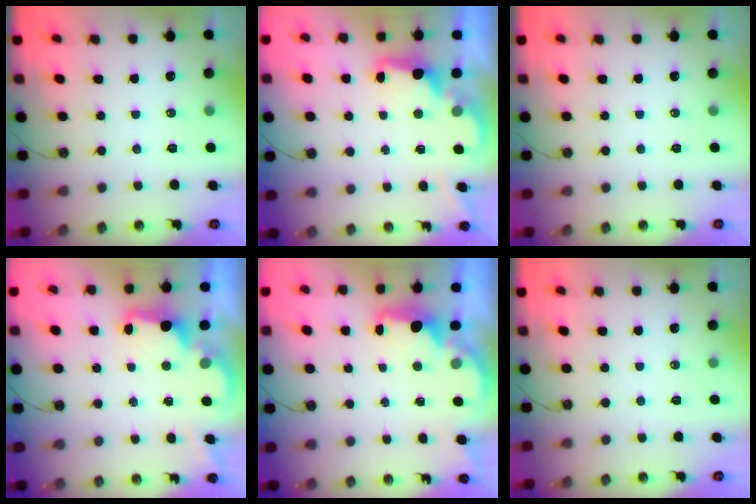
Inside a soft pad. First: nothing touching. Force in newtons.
{"total": 2.5, "press": 2.4, "slide": 0.6}
{"total": 0.0}
{"total": 2.4, "press": 2.3, "slide": 0.6}
{"total": 2.3, "press": 2.1, "slide": 0.8}
{"total": 0.0}